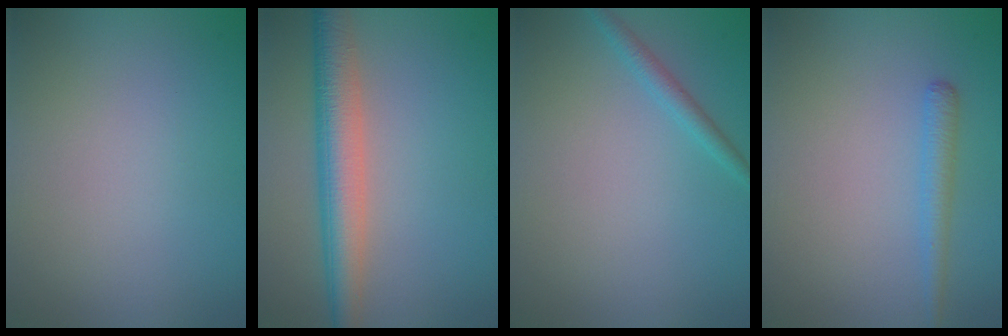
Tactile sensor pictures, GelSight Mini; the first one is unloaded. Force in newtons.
{"total": 5.1, "press": 5.1, "slide": 0.2}
{"total": 1.4, "press": 1.4, "slide": 0.1}
{"total": 1.7, "press": 1.7, "slide": 0.1}